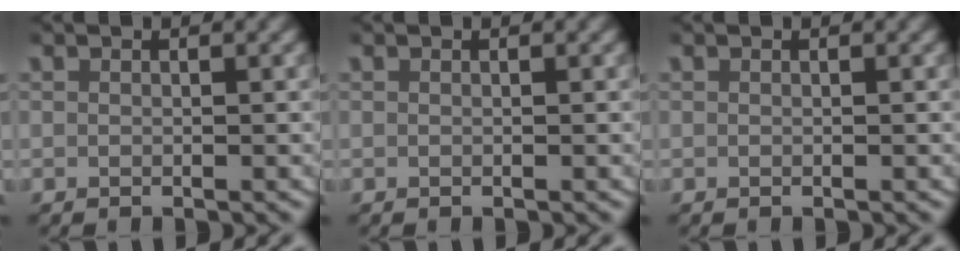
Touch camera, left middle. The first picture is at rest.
{"total": 0.0}
{"total": 0.0}